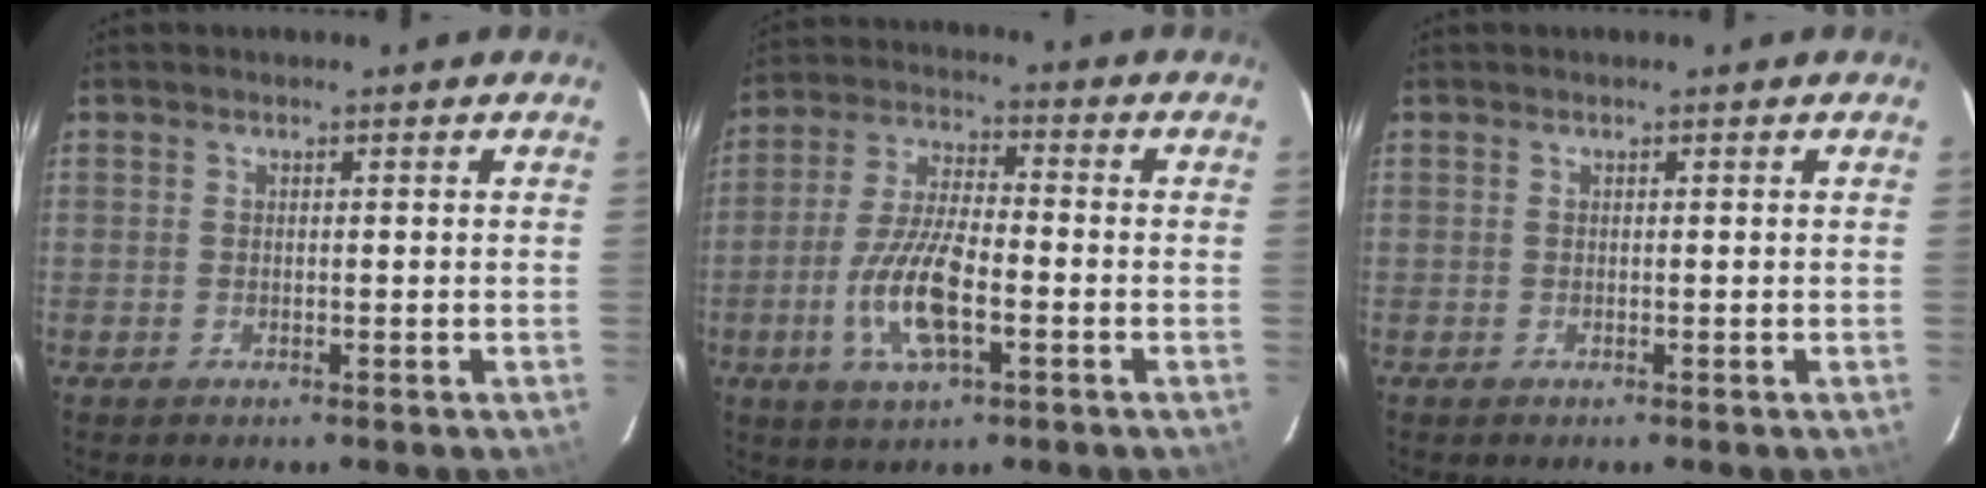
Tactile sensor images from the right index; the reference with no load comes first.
{"total": 11.8, "force": [-4.0, 3.9, 10.4], "torque": [-0.215, -0.002, -0.076]}
{"total": 0.0}